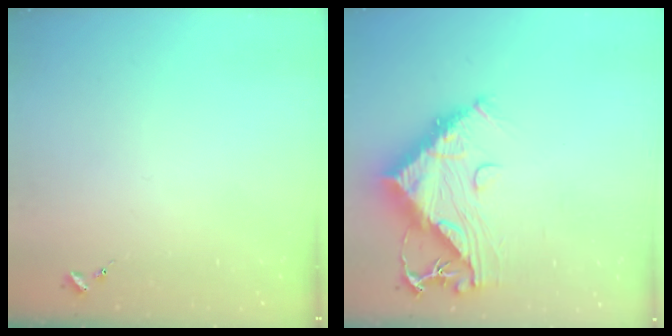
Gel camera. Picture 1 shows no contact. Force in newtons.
{"total": 14.1, "press": 14.0, "slide": 1.3}